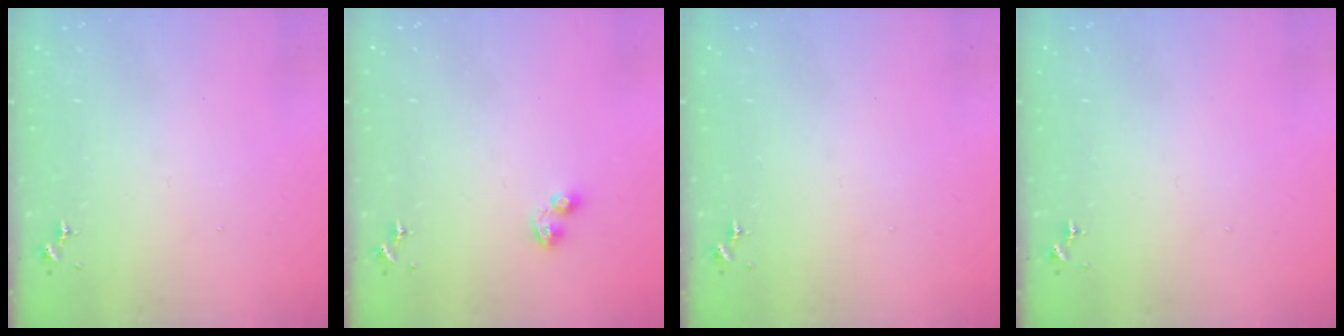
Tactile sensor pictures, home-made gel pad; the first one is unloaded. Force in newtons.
{"total": 5.1, "press": 5.1, "slide": 0.6}
{"total": 0.0}
{"total": 0.0}